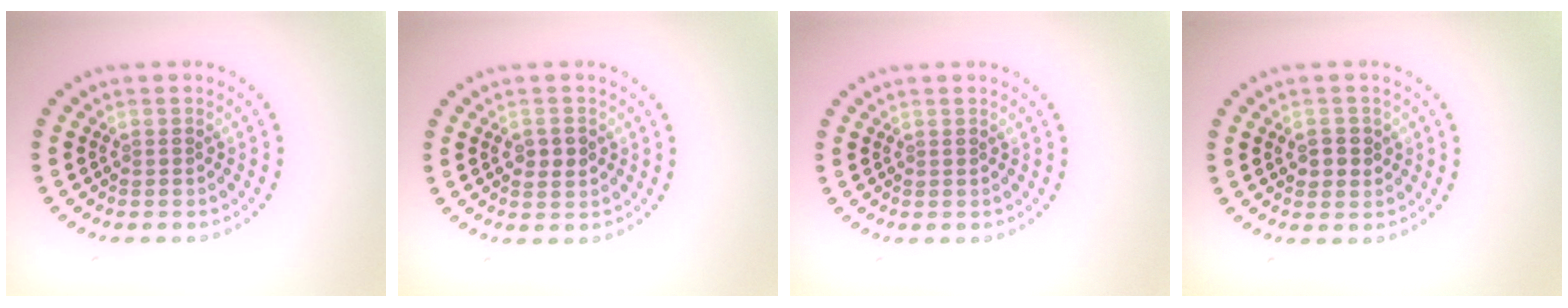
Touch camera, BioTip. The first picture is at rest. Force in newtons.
{"total": 2.0, "press": 2.0, "slide": 0.0}
{"total": 0.0}
{"total": 2.0, "press": 2.0, "slide": 0.4}